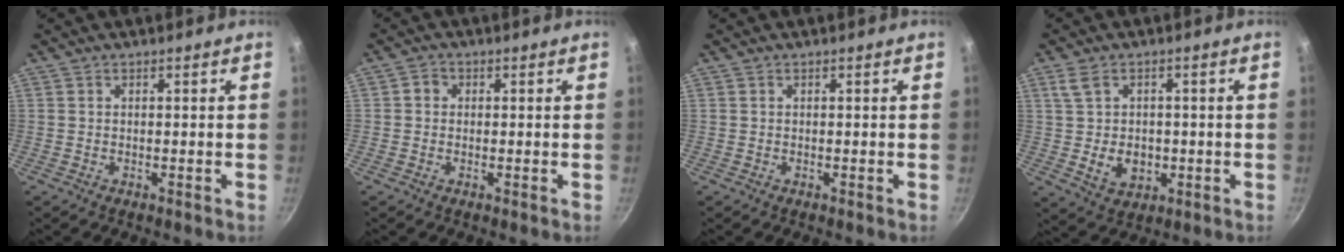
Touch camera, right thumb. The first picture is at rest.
{"total": 2.0, "force": [0.2, 1.8, 0.8], "torque": [-0.005, 0.005, -0.003]}
{"total": 0.0}
{"total": 7.4, "force": [-0.3, 5.5, 4.9], "torque": [-0.068, 0.002, 0.001]}